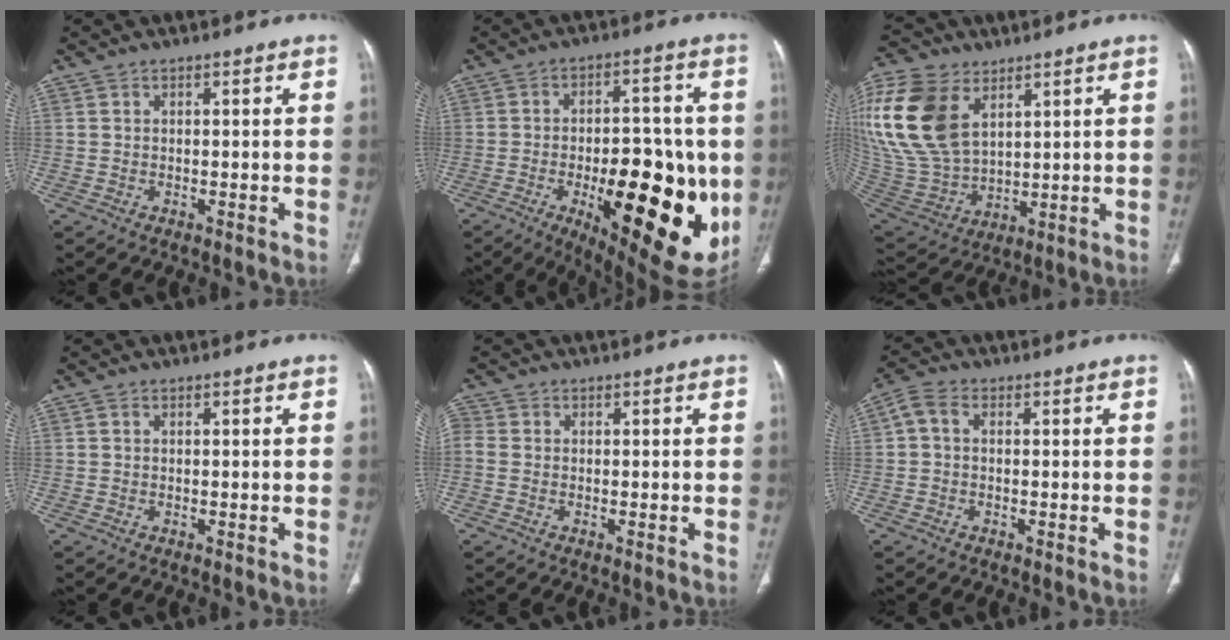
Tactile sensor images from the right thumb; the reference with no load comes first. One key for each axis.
{"total": 26.4, "fx": -6.1, "fy": 11.1, "fz": 23.2, "tx": -0.263, "ty": -0.006, "tz": -0.062}
{"total": 24.5, "fx": 9.5, "fy": 15.7, "fz": 16.2, "tx": -0.376, "ty": -0.013, "tz": 0.198}
{"total": 0.0}
{"total": 2.1, "fx": -0.4, "fy": 1.5, "fz": 1.4, "tx": -0.043, "ty": 0.001, "tz": -0.016}
{"total": 3.4, "fx": 0.1, "fy": 2.3, "fz": 2.5, "tx": -0.049, "ty": 0.012, "tz": -0.005}